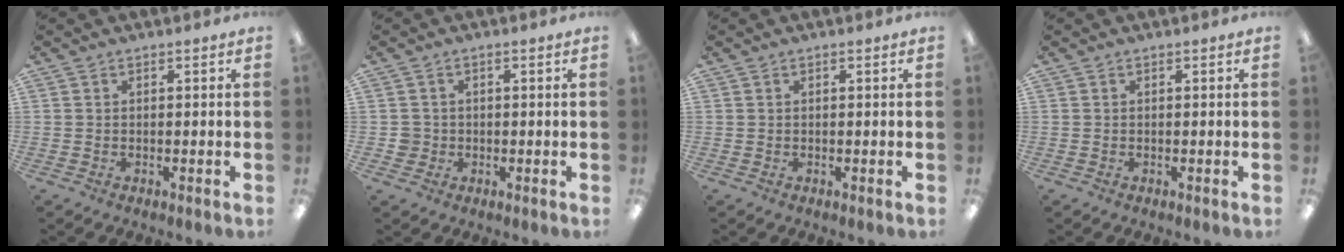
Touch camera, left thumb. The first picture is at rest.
{"total": 2.6, "force": [-0.3, 2.5, 0.4], "torque": [-0.010, 0.006, -0.008]}
{"total": 0.0}
{"total": 0.0}